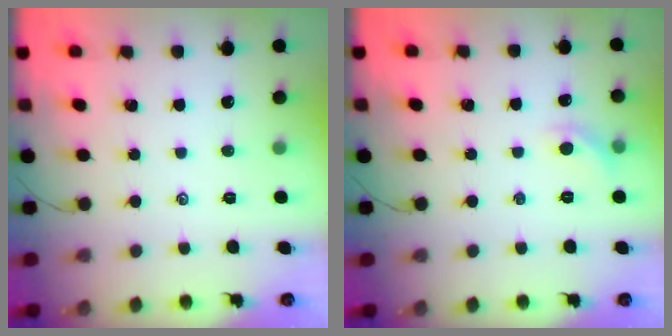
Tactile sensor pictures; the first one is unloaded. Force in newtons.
{"total": 5.5, "press": 5.3, "slide": 1.4}